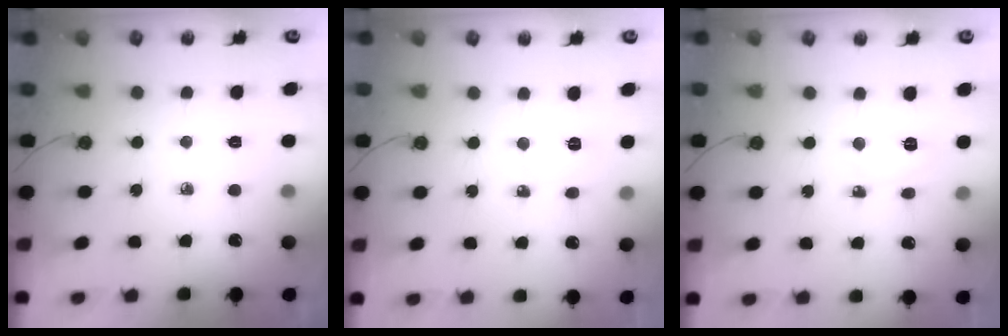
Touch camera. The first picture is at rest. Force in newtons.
{"total": 3.3, "press": 3.2, "slide": 0.9}
{"total": 5.1, "press": 3.7, "slide": 3.5}